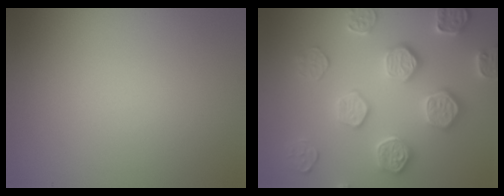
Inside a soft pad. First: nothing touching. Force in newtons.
{"total": 4.9, "press": 4.7, "slide": 1.3}